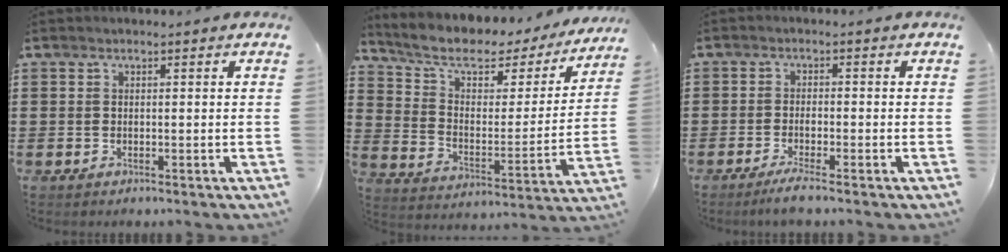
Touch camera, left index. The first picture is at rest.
{"total": 7.2, "force": [5.0, 3.5, 3.9], "torque": [-0.094, -0.031, 0.081]}
{"total": 2.5, "force": [-1.6, -0.1, 1.9], "torque": [-0.031, -0.002, -0.029]}